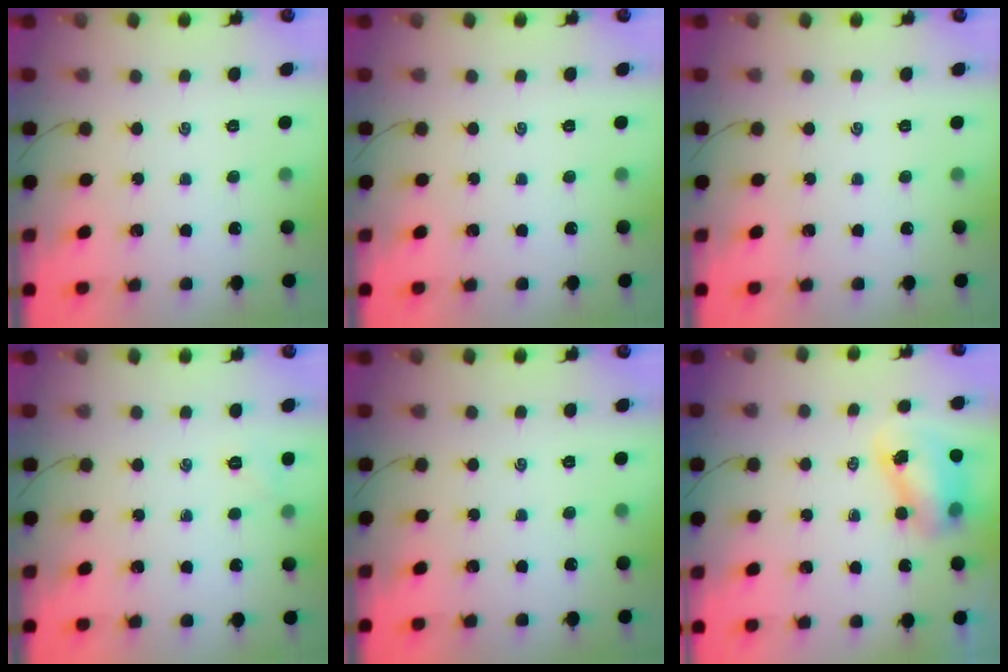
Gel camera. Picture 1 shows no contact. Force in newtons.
{"total": 0.0}
{"total": 0.0}
{"total": 4.8, "press": 4.6, "slide": 1.0}
{"total": 0.0}
{"total": 7.2, "press": 7.1, "slide": 1.3}